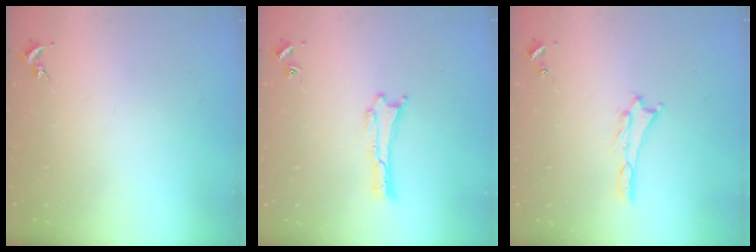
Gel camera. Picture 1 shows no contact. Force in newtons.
{"total": 0.0}
{"total": 0.7, "press": 0.7, "slide": 0.3}